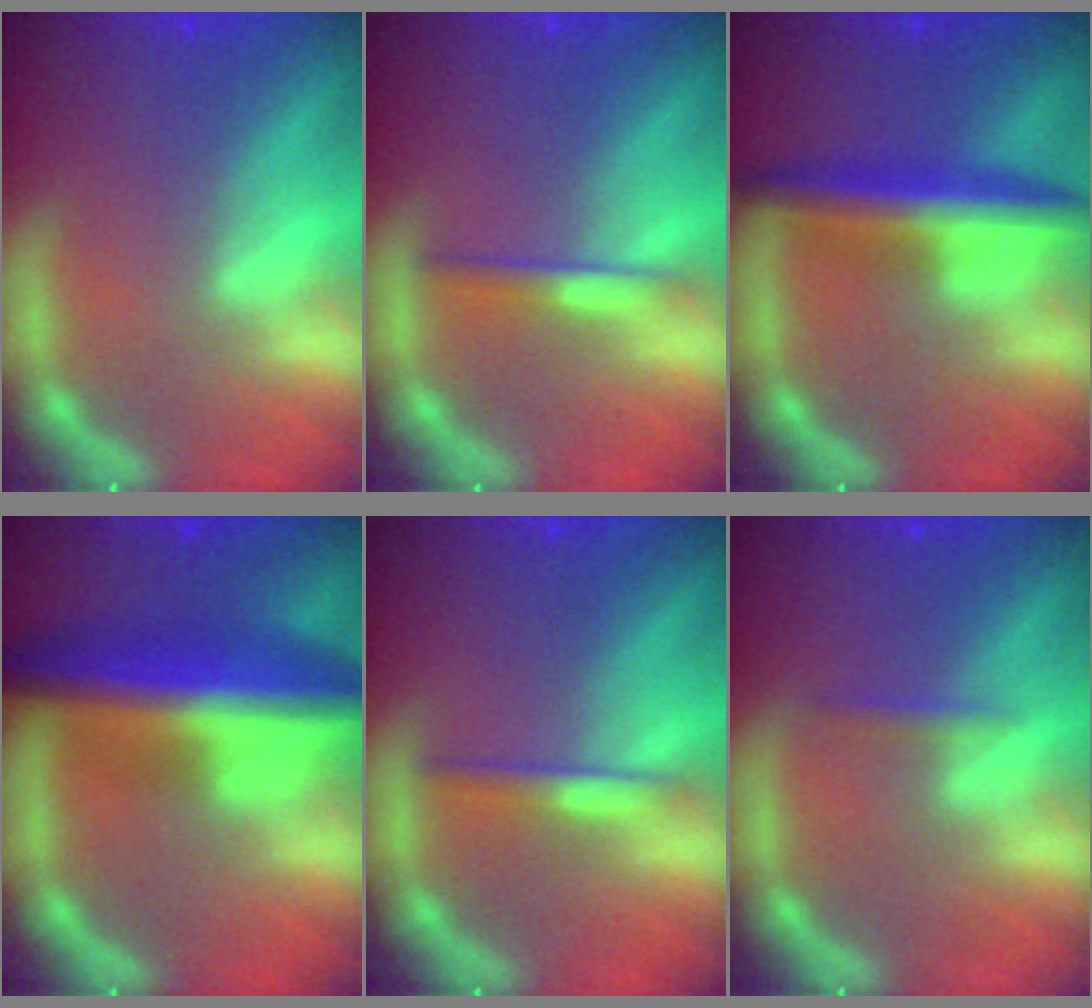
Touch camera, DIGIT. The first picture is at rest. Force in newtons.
{"total": 2.0}
{"total": 5.5}
{"total": 10.0}
{"total": 2.0}
{"total": 0.9}